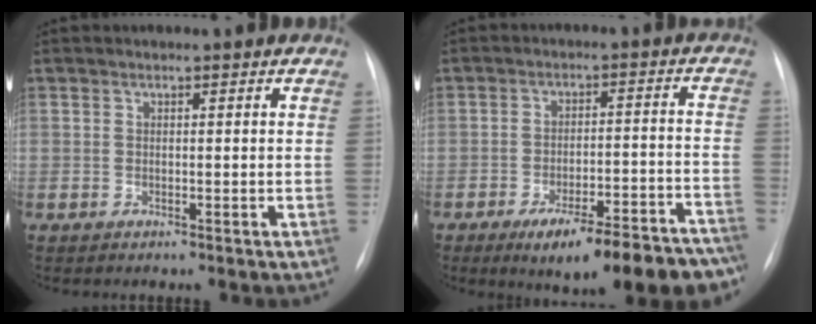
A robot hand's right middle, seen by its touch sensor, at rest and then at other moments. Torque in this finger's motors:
{"motor_torque": [1.23, -0.91, 0.27, 0.11]}